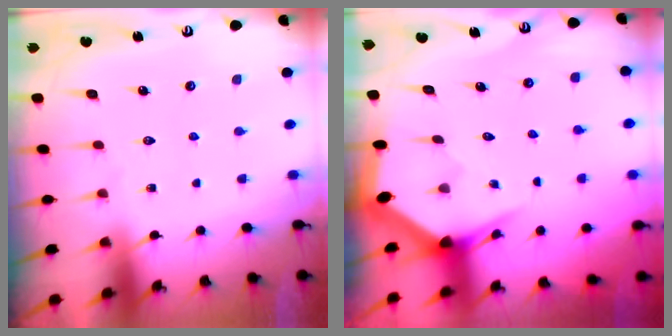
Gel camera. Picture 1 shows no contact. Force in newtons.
{"total": 3.2, "press": 3.2, "slide": 0.0}